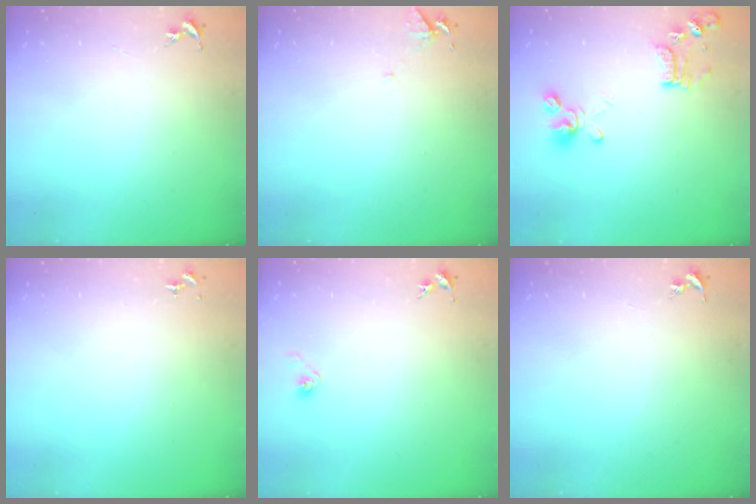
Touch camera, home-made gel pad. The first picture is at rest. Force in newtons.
{"total": 6.2, "press": 6.2, "slide": 0.6}
{"total": 13.1, "press": 13.0, "slide": 1.3}
{"total": 0.0}
{"total": 2.9, "press": 2.8, "slide": 0.8}
{"total": 0.0}